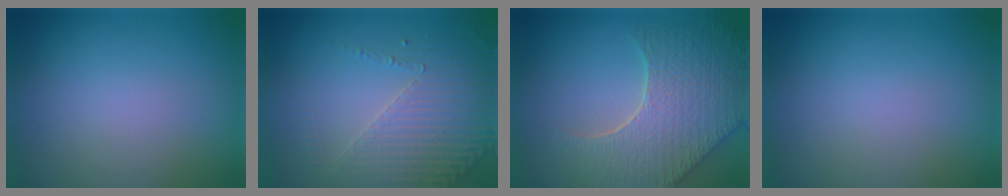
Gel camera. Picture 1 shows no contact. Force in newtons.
{"total": 4.4, "press": 3.3, "slide": 2.9}
{"total": 8.0, "press": 6.4, "slide": 4.9}
{"total": 0.0}